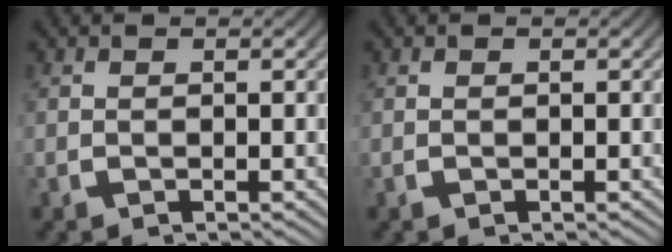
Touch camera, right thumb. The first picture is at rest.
{"total": 0.0}